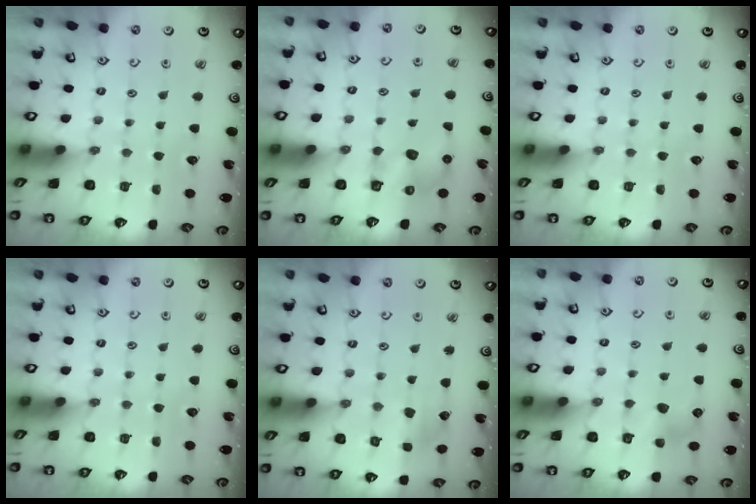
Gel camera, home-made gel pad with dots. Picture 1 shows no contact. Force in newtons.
{"total": 6.3, "press": 6.2, "slide": 0.6}
{"total": 0.0}
{"total": 0.0}
{"total": 2.8, "press": 2.8, "slide": 0.1}
{"total": 5.5, "press": 5.4, "slide": 0.7}